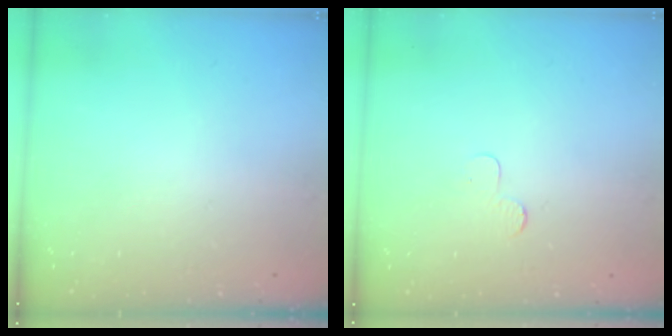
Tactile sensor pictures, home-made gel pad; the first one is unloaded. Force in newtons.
{"total": 3.7, "press": 3.7, "slide": 0.4}